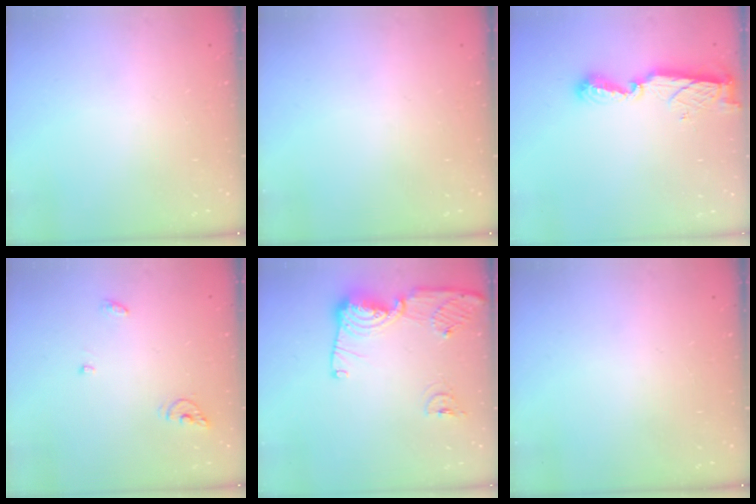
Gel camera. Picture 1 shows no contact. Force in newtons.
{"total": 0.0}
{"total": 8.4, "press": 8.4, "slide": 0.8}
{"total": 5.7, "press": 5.7, "slide": 0.5}
{"total": 14.2, "press": 14.1, "slide": 1.6}
{"total": 0.0}